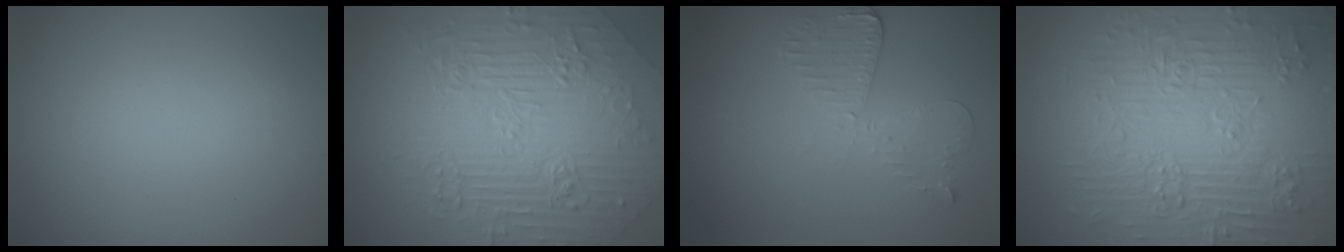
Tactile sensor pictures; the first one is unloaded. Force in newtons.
{"total": 8.4, "press": 6.7, "slide": 5.1}
{"total": 2.9, "press": 2.6, "slide": 1.4}
{"total": 11.0, "press": 7.5, "slide": 8.0}